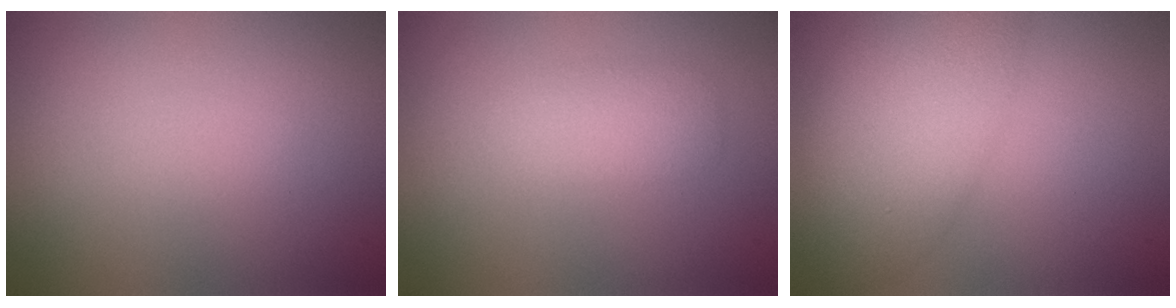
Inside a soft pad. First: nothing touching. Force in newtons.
{"total": 2.0, "press": 2.0, "slide": 0.2}
{"total": 6.9, "press": 6.8, "slide": 0.4}